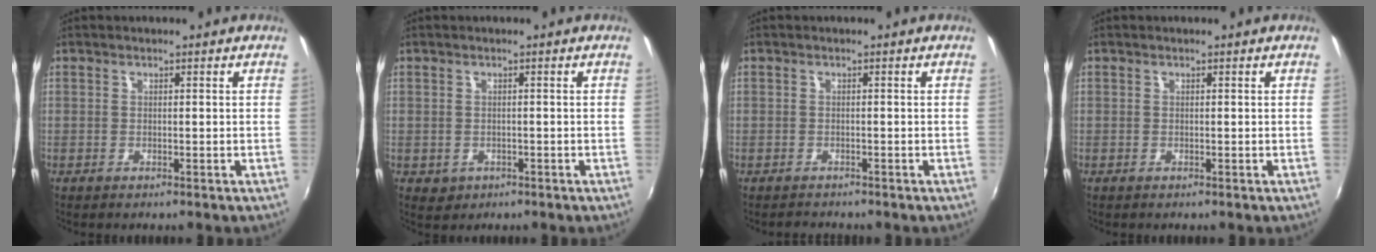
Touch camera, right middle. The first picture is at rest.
{"total": 2.0, "force": [-0.5, 1.8, 0.7], "torque": [-0.015, -0.003, -0.002]}
{"total": 1.6, "force": [-1.4, 0.8, -0.2], "torque": [-0.001, 0.002, -0.023]}
{"total": 0.0}